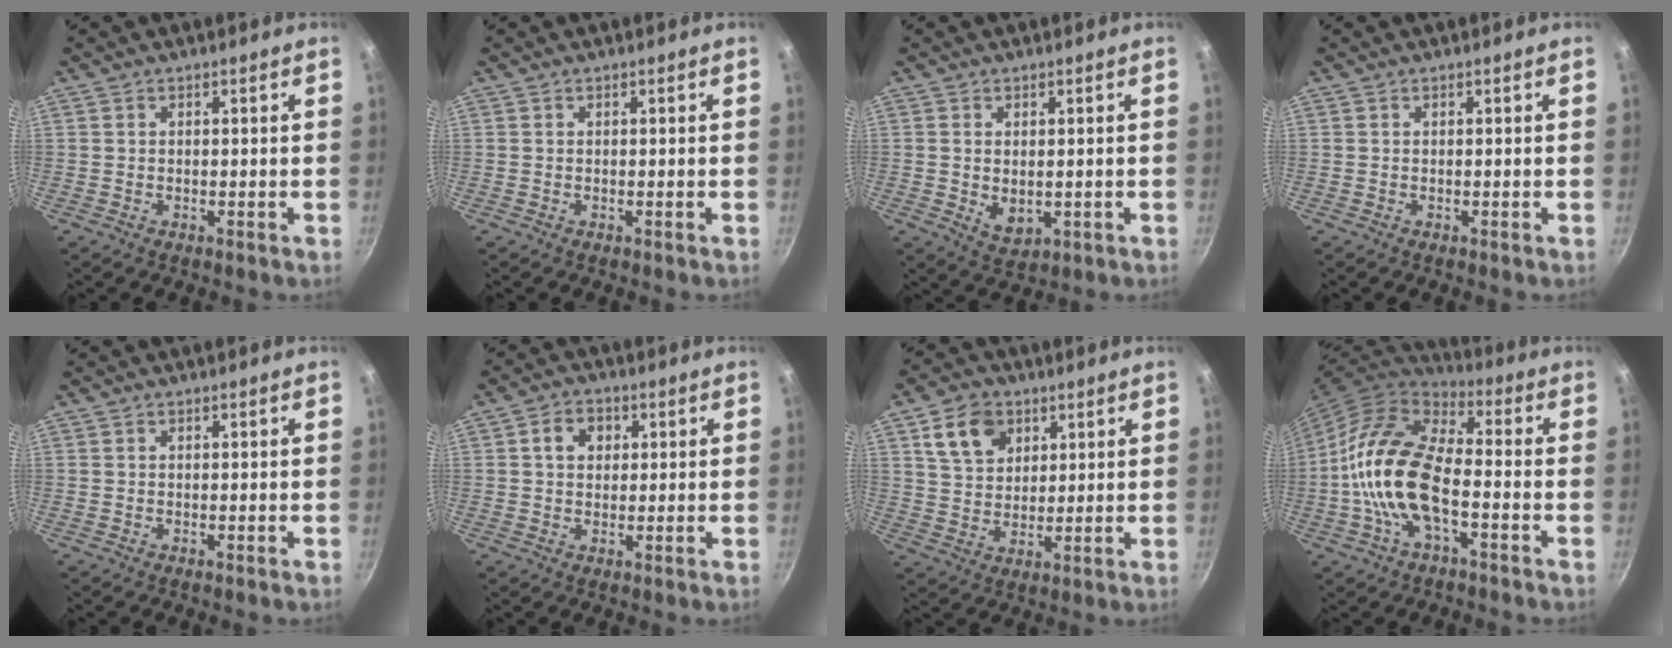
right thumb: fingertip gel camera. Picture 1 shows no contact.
{"total": 0.0}
{"total": 4.7, "force": [-0.1, 3.1, 3.4], "torque": [-0.054, -0.013, 0.007]}
{"total": 0.0}
{"total": 0.0}
{"total": 5.2, "force": [1.4, 4.1, 2.8], "torque": [-0.025, 0.006, 0.016]}
{"total": 9.7, "force": [4.4, 7.1, 5.0], "torque": [-0.066, -0.008, 0.080]}
{"total": 17.9, "force": [-3.8, 9.0, 15.0], "torque": [-0.269, 0.038, -0.085]}